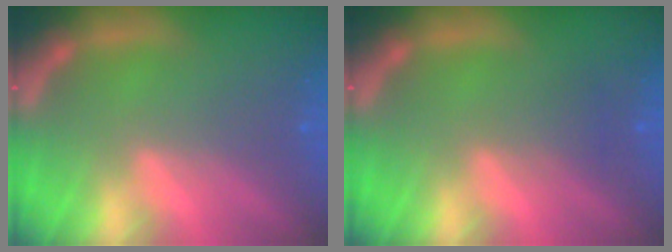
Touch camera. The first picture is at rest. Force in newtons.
{"total": 1.5}